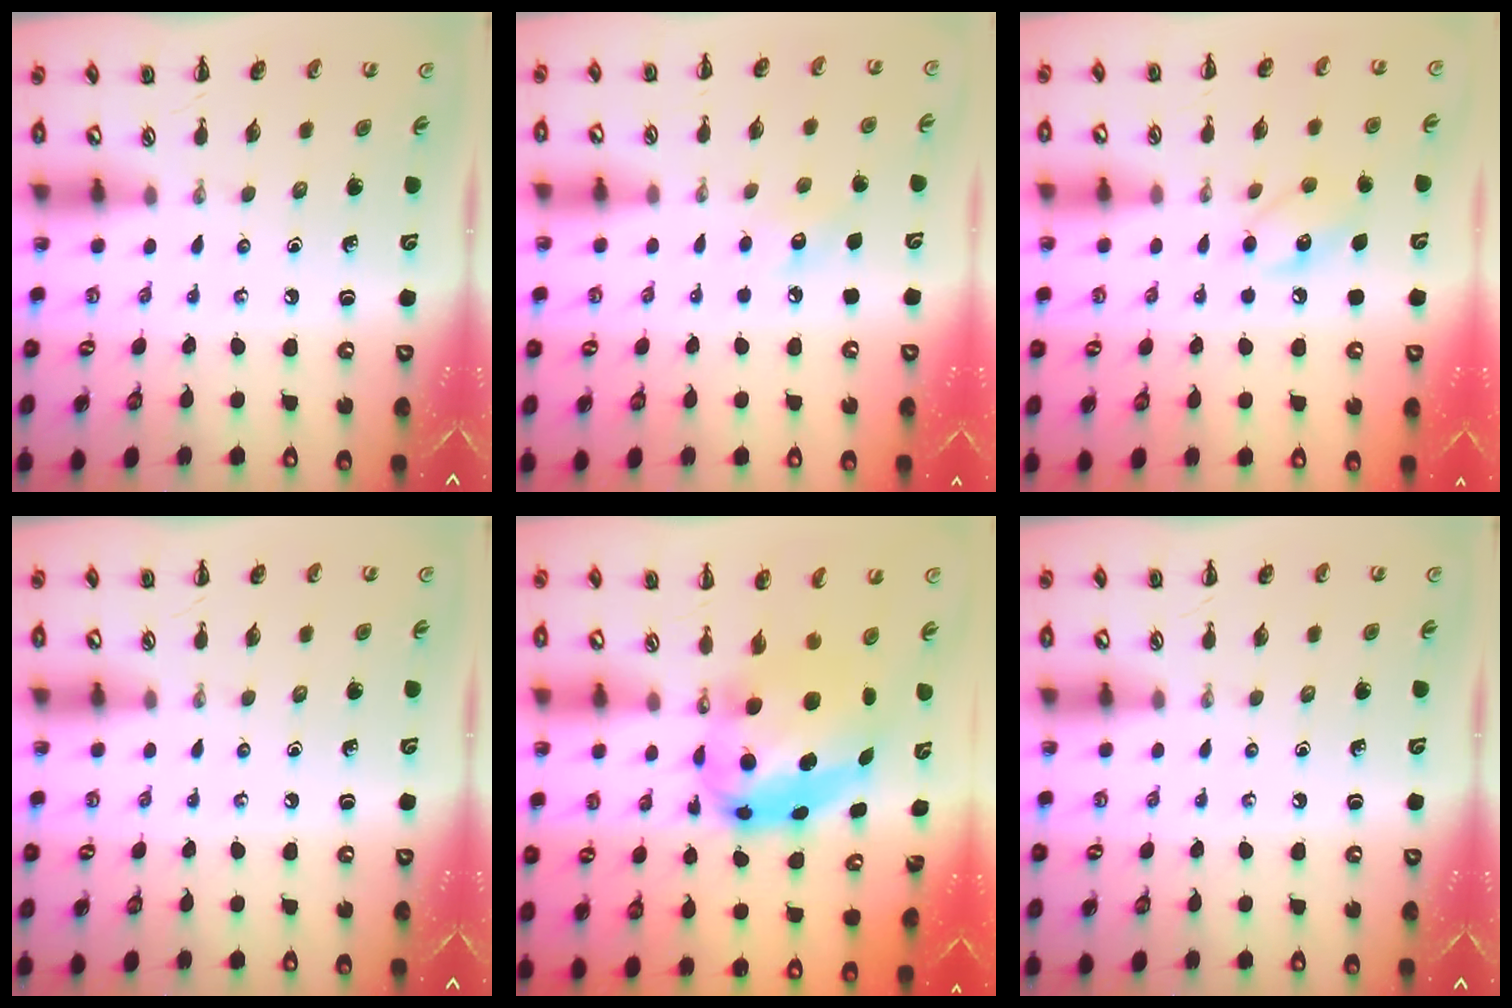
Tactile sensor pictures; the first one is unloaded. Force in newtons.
{"total": 6.3, "press": 6.1, "slide": 1.7}
{"total": 8.8, "press": 8.7, "slide": 1.4}
{"total": 0.0}
{"total": 9.2, "press": 8.8, "slide": 2.5}
{"total": 0.0}